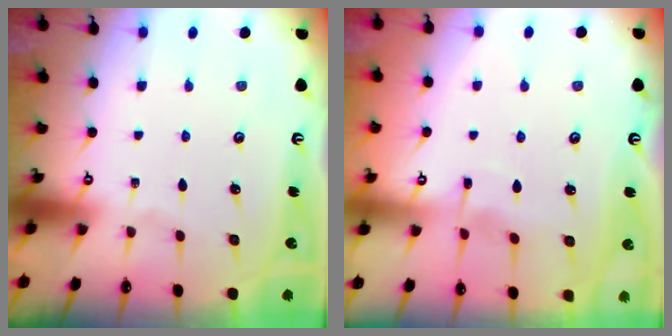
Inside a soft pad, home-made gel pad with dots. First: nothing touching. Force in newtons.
{"total": 2.8, "press": 2.8, "slide": 0.3}